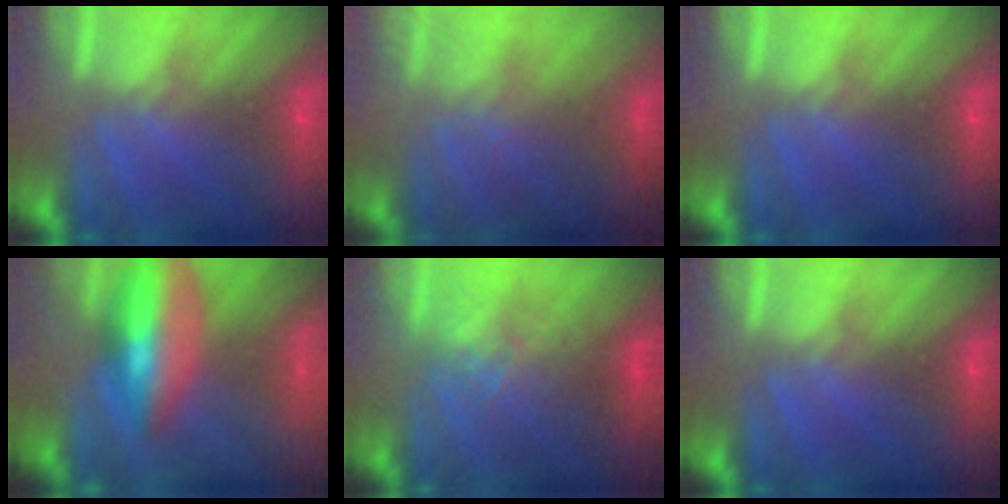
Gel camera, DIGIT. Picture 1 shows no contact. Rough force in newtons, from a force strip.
{"total": 8.3}
{"total": 0.0}
{"total": 6.8}
{"total": 2.4}
{"total": 0.0}